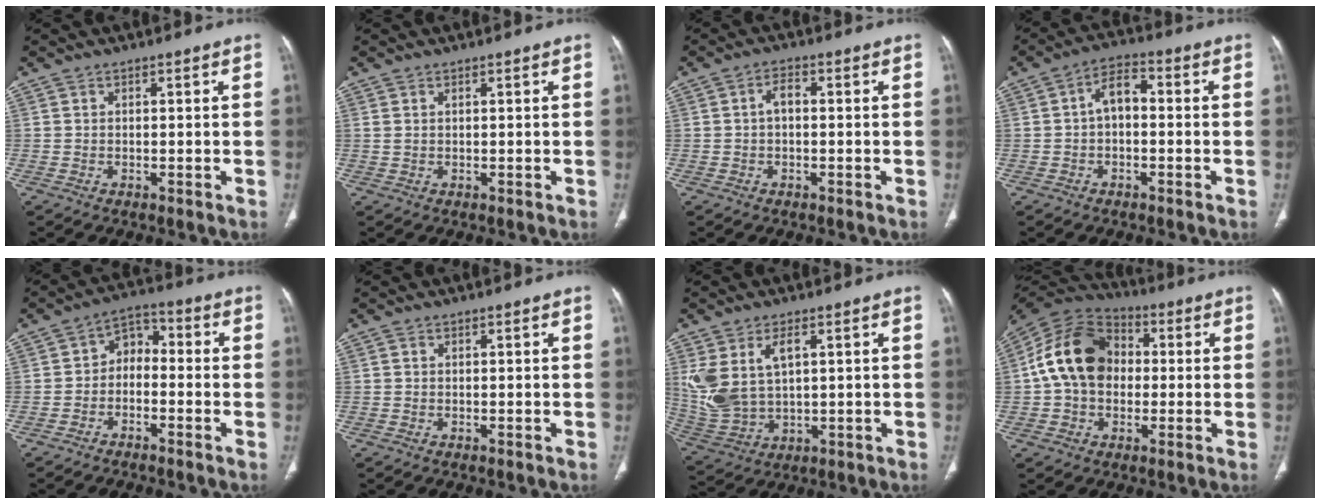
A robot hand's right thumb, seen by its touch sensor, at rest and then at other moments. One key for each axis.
{"total": 0.9, "fx": 0.4, "fy": 0.5, "fz": 0.6, "tx": -0.018, "ty": 0.009, "tz": 0.014}
{"total": 2.8, "fx": 0.0, "fy": 1.6, "fz": 2.3, "tx": -0.040, "ty": 0.013, "tz": -0.004}
{"total": 5.7, "fx": -0.3, "fy": 3.4, "fz": 4.6, "tx": -0.069, "ty": 0.024, "tz": -0.017}
{"total": 5.9, "fx": -1.7, "fy": 4.4, "fz": 3.7, "tx": -0.038, "ty": 0.038, "tz": -0.045}
{"total": 0.0}
{"total": 11.6, "fx": 3.5, "fy": 6.6, "fz": 8.8, "tx": -0.193, "ty": -0.008, "tz": 0.089}
{"total": 16.1, "fx": 0.7, "fy": 12.1, "fz": 10.5, "tx": -0.172, "ty": 0.032, "tz": 0.002}